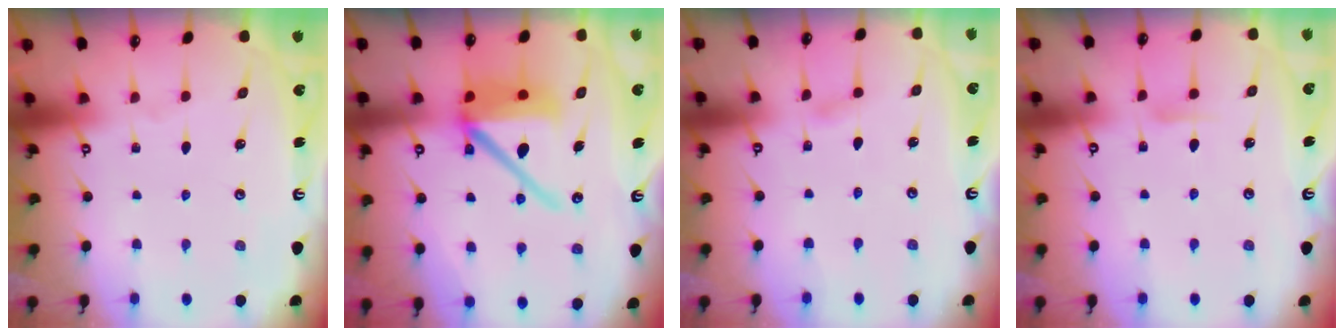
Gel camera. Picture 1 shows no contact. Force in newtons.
{"total": 15.9, "press": 15.7, "slide": 2.0}
{"total": 2.7, "press": 2.7, "slide": 0.3}
{"total": 4.8, "press": 4.8, "slide": 0.7}